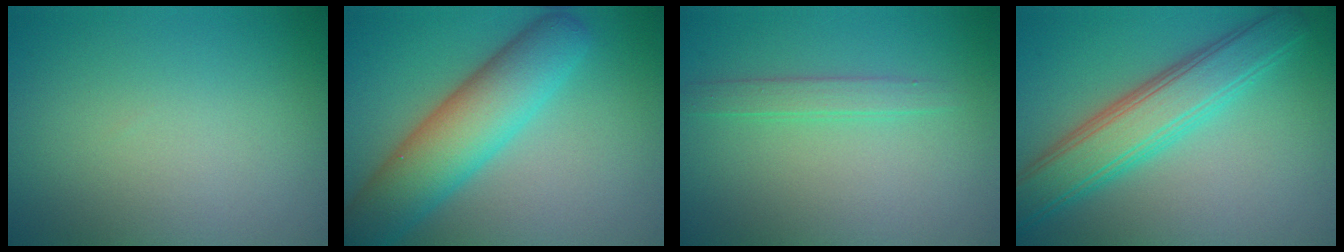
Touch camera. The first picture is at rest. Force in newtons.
{"total": 8.1, "press": 8.1, "slide": 0.5}
{"total": 1.7, "press": 1.7, "slide": 0.1}
{"total": 6.3, "press": 6.3, "slide": 0.4}